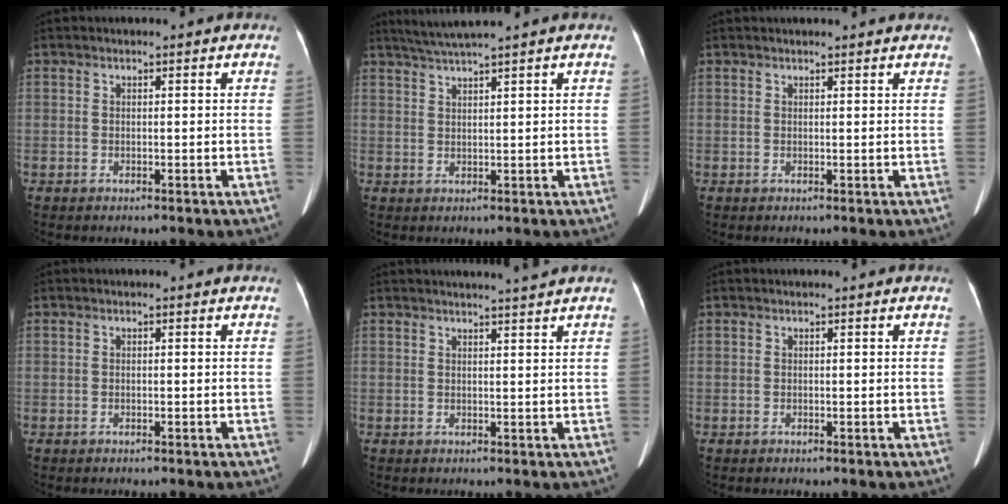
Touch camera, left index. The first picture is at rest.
{"total": 4.5, "force": [3.9, -1.3, 2.0], "torque": [-0.042, 0.013, 0.075]}
{"total": 4.3, "force": [4.1, 0.2, 1.3], "torque": [-0.017, 0.023, 0.045]}
{"total": 0.0}
{"total": 4.0, "force": [3.6, -1.2, 1.2], "torque": [-0.015, -0.001, 0.046]}
{"total": 0.0}